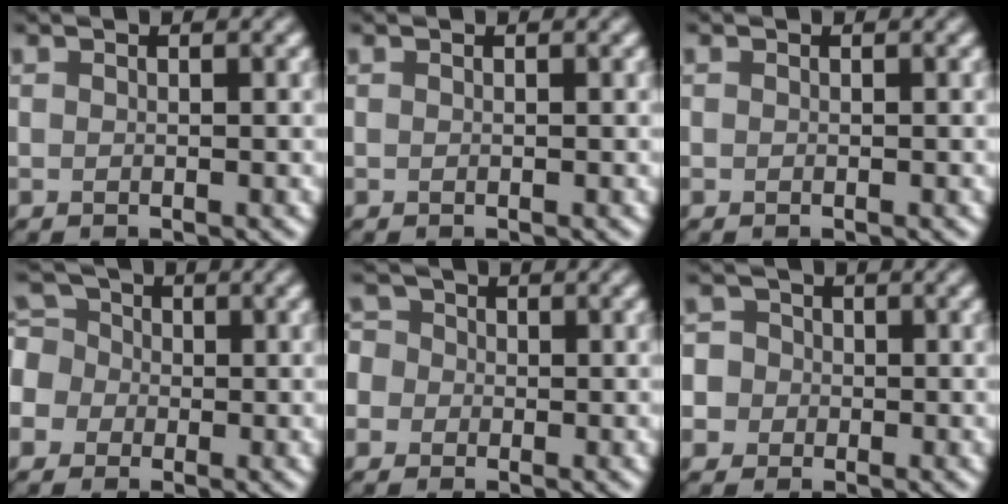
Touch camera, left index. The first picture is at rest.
{"total": 0.0}
{"total": 0.0}
{"total": 6.8, "force": [-0.3, 6.2, 2.7], "torque": [-0.074, 0.035, -0.049]}
{"total": 5.2, "force": [0.4, 4.7, 2.2], "torque": [-0.042, 0.037, -0.037]}
{"total": 6.2, "force": [0.2, 5.9, 1.8], "torque": [-0.033, 0.035, -0.032]}